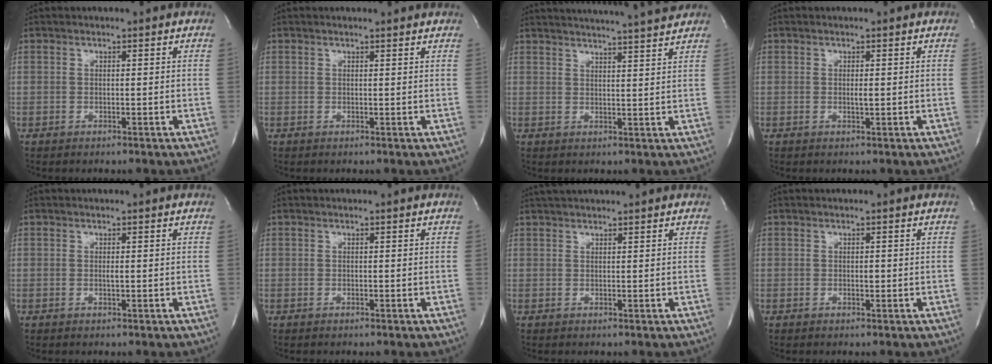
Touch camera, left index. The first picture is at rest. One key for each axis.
{"total": 2.3, "fx": 2.2, "fy": 0.1, "fz": 0.5, "tx": -0.013, "ty": 0.005, "tz": 0.020}
{"total": 14.0, "fx": 13.2, "fy": -1.1, "fz": 4.7, "tx": -0.082, "ty": -0.019, "tz": 0.170}
{"total": 0.8, "fx": 0.1, "fy": 0.1, "fz": 0.7, "tx": -0.018, "ty": -0.003, "tz": 0.001}
{"total": 0.5, "fx": 0.1, "fy": 0.0, "fz": 0.5, "tx": -0.014, "ty": -0.002, "tz": 0.002}
{"total": 0.0}
{"total": 5.3, "fx": 4.9, "fy": 0.3, "fz": 2.0, "tx": -0.030, "ty": 0.034, "tz": 0.075}
{"total": 0.5, "fx": 0.0, "fy": 0.2, "fz": 0.5, "tx": -0.007, "ty": 0.000, "tz": 0.000}